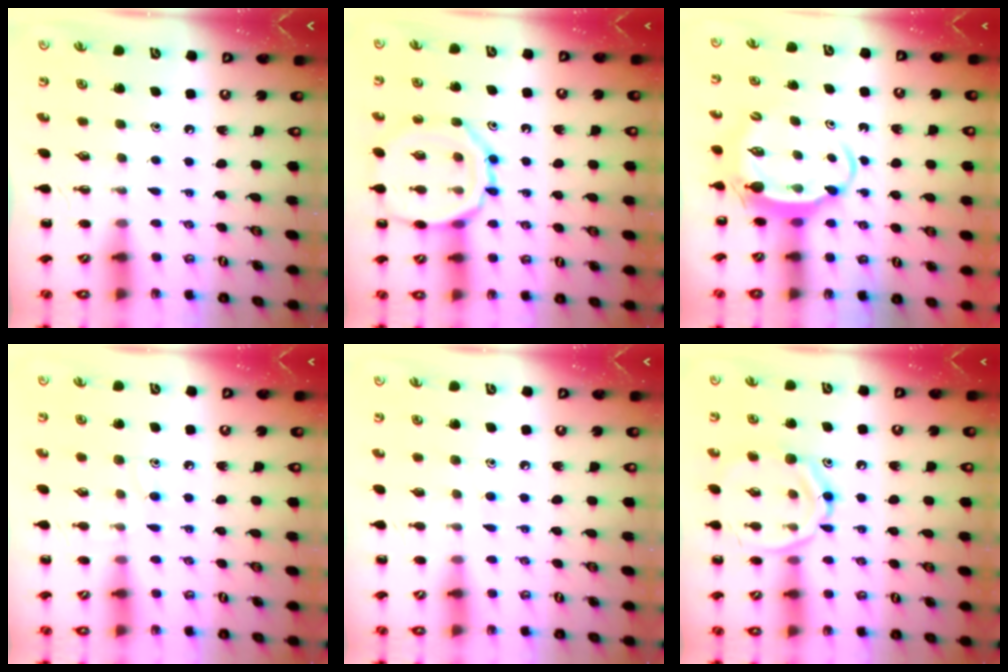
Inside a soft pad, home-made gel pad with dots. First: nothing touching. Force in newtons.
{"total": 12.9, "press": 12.9, "slide": 1.2}
{"total": 5.0, "press": 4.9, "slide": 0.7}
{"total": 8.2, "press": 7.7, "slide": 2.5}
{"total": 4.0, "press": 3.8, "slide": 1.4}
{"total": 13.6, "press": 13.5, "slide": 0.9}